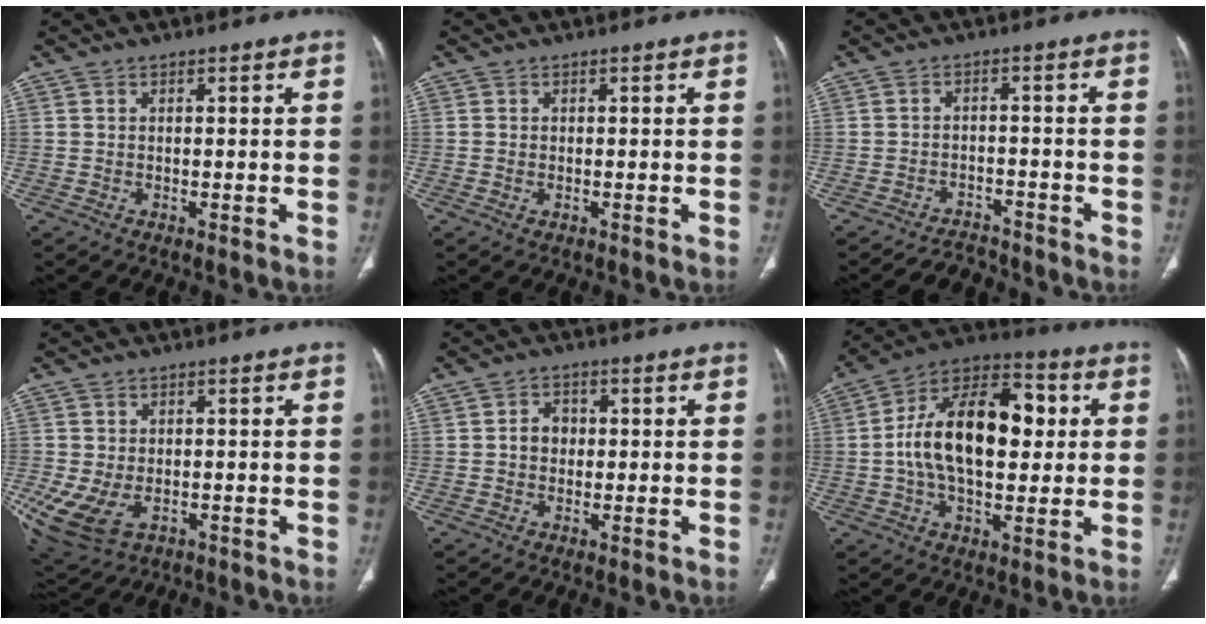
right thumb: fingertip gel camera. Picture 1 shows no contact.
{"total": 0.5, "force": [-0.1, 0.4, 0.4], "torque": [-0.014, 0.000, -0.001]}
{"total": 4.7, "force": [-4.4, 1.7, -0.2], "torque": [-0.002, 0.033, -0.069]}
{"total": 10.3, "force": [-3.0, 6.9, 7.1], "torque": [-0.162, -0.005, -0.038]}
{"total": 3.4, "force": [0.1, 2.9, 1.8], "torque": [-0.015, 0.010, -0.004]}
{"total": 20.7, "force": [2.0, 11.8, 17.0], "torque": [-0.266, 0.028, 0.026]}